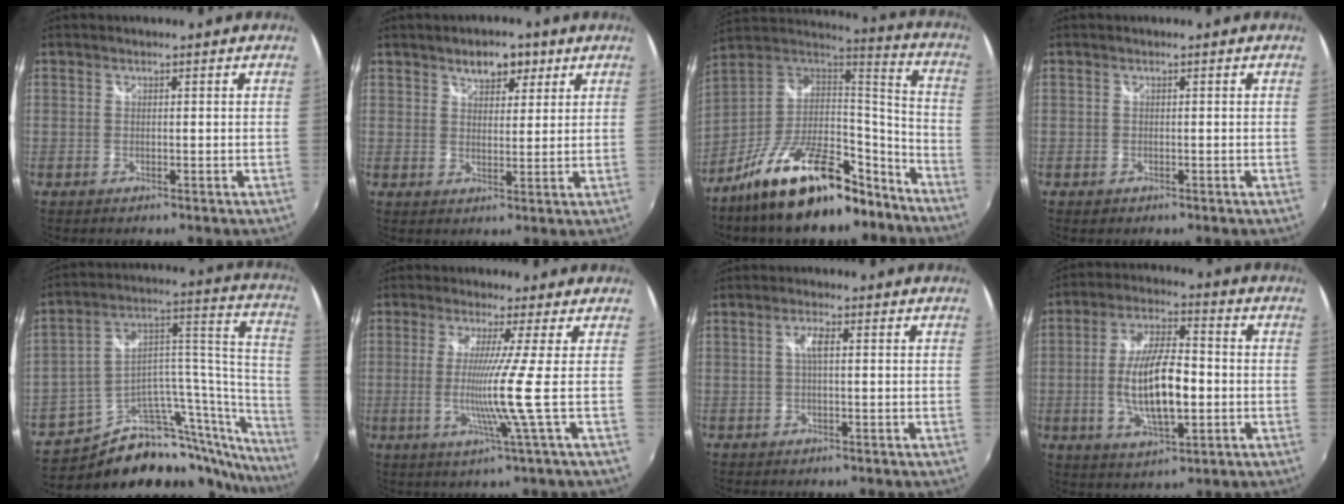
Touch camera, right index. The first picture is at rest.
{"total": 5.6, "force": [3.4, 3.2, 3.1], "torque": [-0.043, 0.012, 0.054]}
{"total": 24.0, "force": [-15.7, 9.9, 15.2], "torque": [-0.261, 0.009, -0.245]}
{"total": 0.7, "force": [-0.4, 0.6, 0.1], "torque": [-0.003, -0.004, -0.005]}
{"total": 26.7, "force": [-19.9, 11.9, 13.3], "torque": [-0.150, 0.077, -0.293]}
{"total": 8.2, "force": [-0.8, -3.3, 7.5], "torque": [-0.144, -0.020, -0.021]}
{"total": 2.5, "force": [0.3, 0.4, 2.4], "torque": [-0.047, 0.003, 0.004]}
{"total": 13.8, "force": [-2.1, 5.0, 12.7], "torque": [-0.246, -0.003, -0.032]}